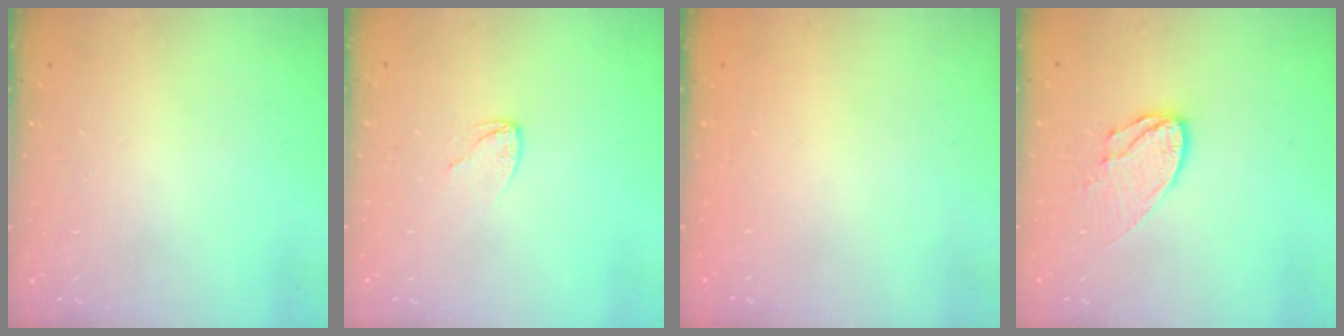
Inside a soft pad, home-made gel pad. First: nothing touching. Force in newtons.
{"total": 3.0, "press": 3.0, "slide": 0.3}
{"total": 0.0}
{"total": 9.3, "press": 9.2, "slide": 0.5}